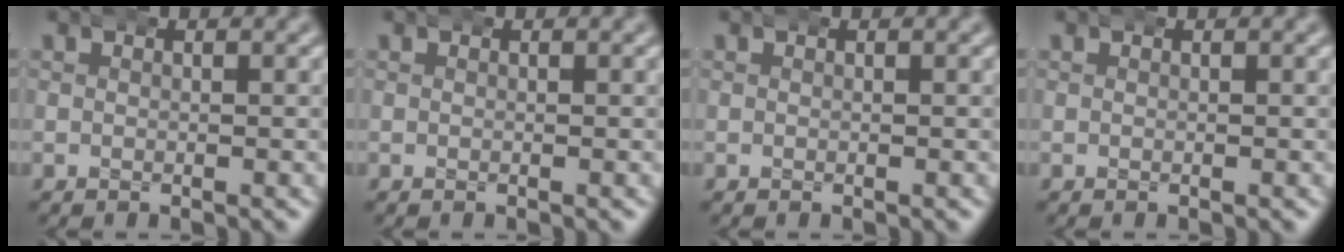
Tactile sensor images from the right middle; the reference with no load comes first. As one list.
[{"total": 0.0}, {"total": 0.0}, {"total": 0.0}]